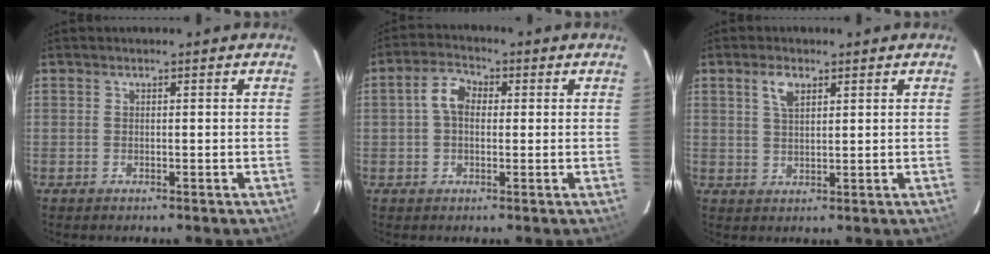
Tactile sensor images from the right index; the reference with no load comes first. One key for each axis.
{"total": 4.7, "fx": 0.3, "fy": 3.4, "fz": 3.3, "tx": -0.064, "ty": 0.020, "tz": 0.004}
{"total": 3.7, "fx": 1.9, "fy": 1.7, "fz": 2.6, "tx": -0.049, "ty": 0.007, "tz": 0.036}